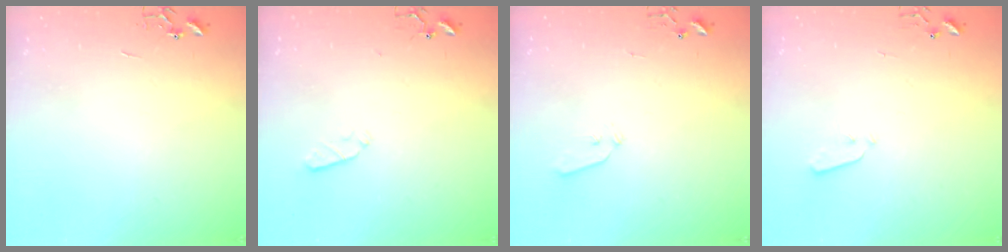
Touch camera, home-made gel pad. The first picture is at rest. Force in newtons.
{"total": 2.9, "press": 2.8, "slide": 0.5}
{"total": 4.4, "press": 4.4, "slide": 0.7}
{"total": 2.9, "press": 2.9, "slide": 0.4}